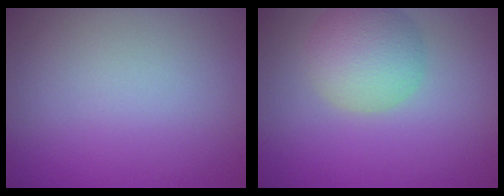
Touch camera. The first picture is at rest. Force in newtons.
{"total": 4.8, "press": 4.8, "slide": 0.2}